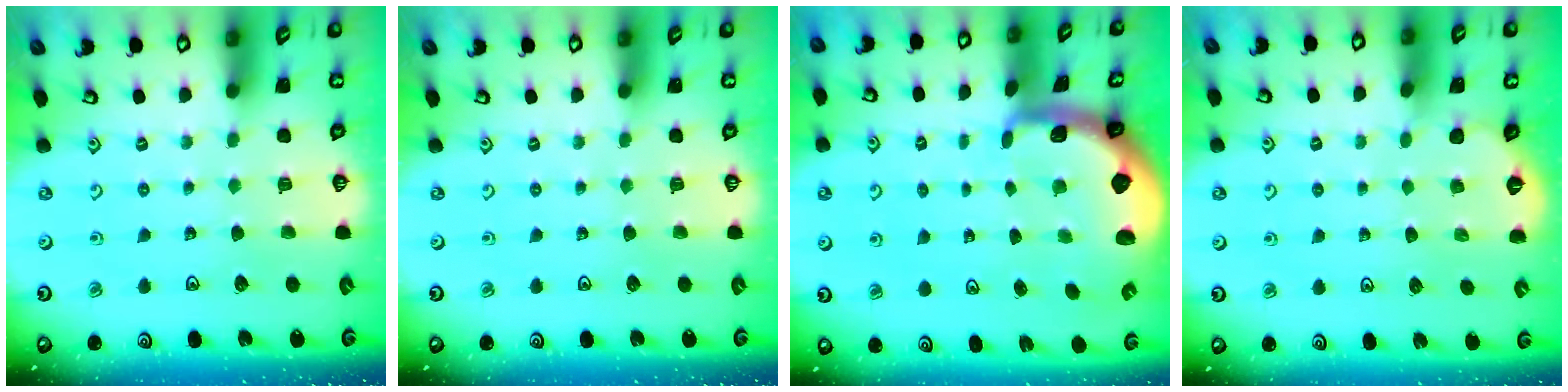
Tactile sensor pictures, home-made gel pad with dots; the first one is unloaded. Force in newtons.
{"total": 0.0}
{"total": 2.6, "press": 2.5, "slide": 0.6}
{"total": 0.0}